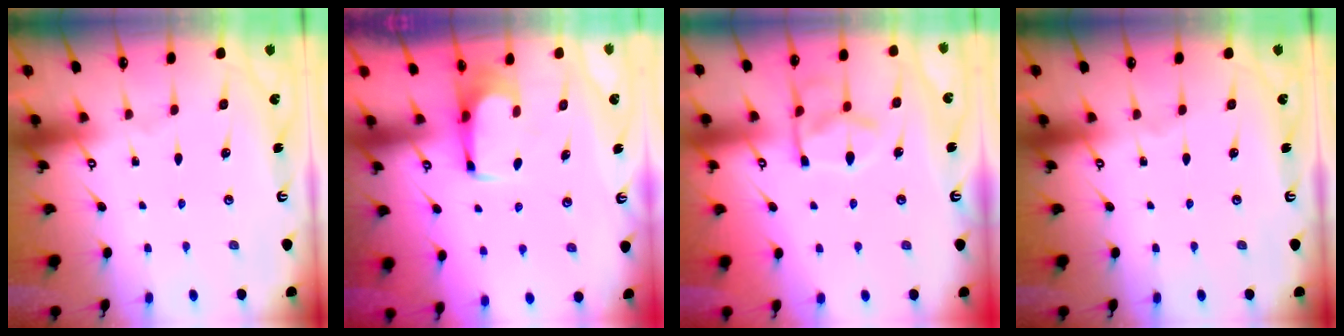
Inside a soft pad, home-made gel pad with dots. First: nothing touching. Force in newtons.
{"total": 3.7, "press": 3.7, "slide": 0.2}
{"total": 11.8, "press": 11.8, "slide": 1.2}
{"total": 0.0}